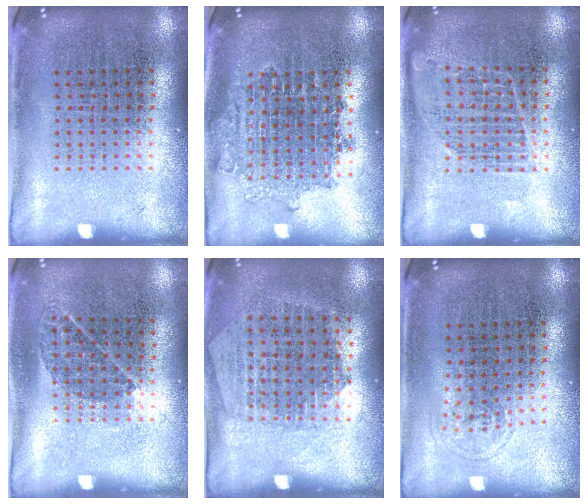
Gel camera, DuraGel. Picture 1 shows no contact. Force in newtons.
{"total": 1.7, "press": 1.4, "slide": 1.0}
{"total": 1.0, "press": 1.0, "slide": 0.3}
{"total": 0.8, "press": 0.7, "slide": 0.4}
{"total": 1.3, "press": 1.2, "slide": 0.5}
{"total": 0.6, "press": 0.5, "slide": 0.3}